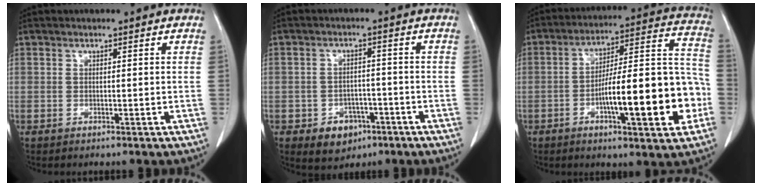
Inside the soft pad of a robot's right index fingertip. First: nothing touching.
{"total": 5.6, "force": [-2.8, 4.2, 2.3], "torque": [-0.032, 0.006, -0.031]}
{"total": 19.7, "force": [-5.6, 3.5, 18.6], "torque": [-0.252, 0.027, -0.077]}